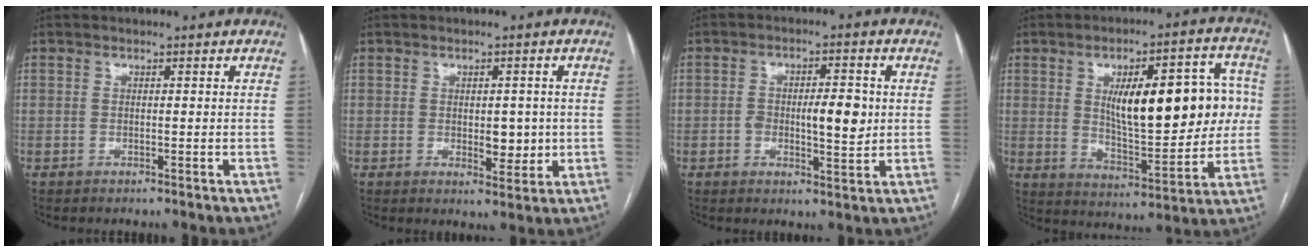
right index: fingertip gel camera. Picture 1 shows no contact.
{"total": 4.4, "force": [-0.1, 2.3, 3.7], "torque": [-0.046, -0.004, 0.006]}
{"total": 7.1, "force": [0.0, 2.4, 6.7], "torque": [-0.104, 0.003, 0.004]}
{"total": 18.8, "force": [3.0, 6.7, 17.3], "torque": [-0.248, 0.031, 0.054]}